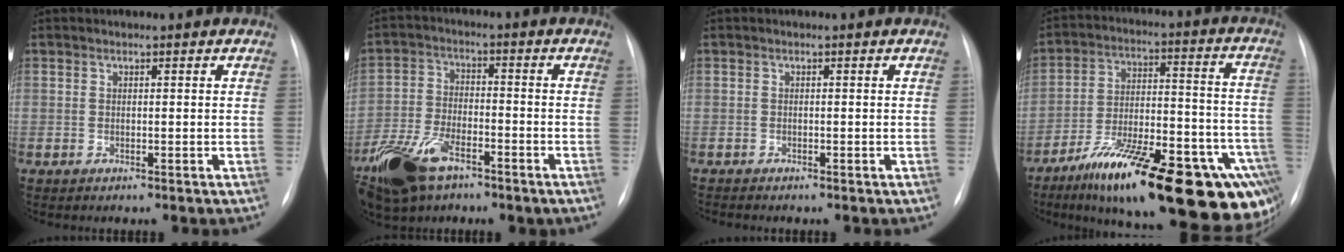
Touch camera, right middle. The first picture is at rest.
{"total": 14.3, "force": [-8.5, 7.4, 8.8], "torque": [-0.205, -0.007, -0.152]}
{"total": 0.8, "force": [-0.8, 0.1, 0.2], "torque": [-0.004, -0.001, -0.014]}
{"total": 30.6, "force": [-20.2, 7.4, 21.7], "torque": [-0.223, 0.013, -0.297]}